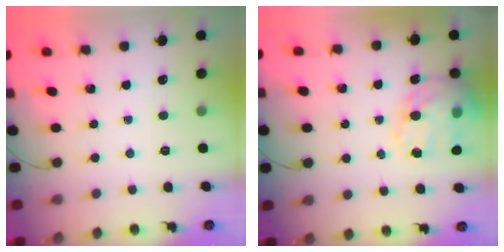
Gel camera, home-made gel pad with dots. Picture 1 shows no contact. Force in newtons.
{"total": 20.7, "press": 20.2, "slide": 4.2}